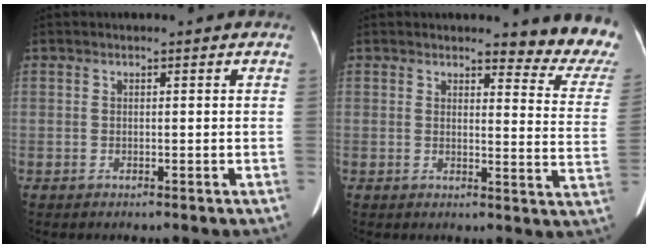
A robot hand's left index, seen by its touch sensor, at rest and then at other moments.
{"total": 10.7, "force": [10.5, 0.7, 2.2], "torque": [-0.002, -0.093, 0.088]}